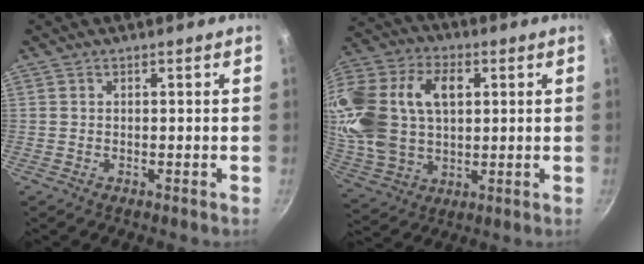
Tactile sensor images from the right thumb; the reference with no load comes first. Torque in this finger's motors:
{"motor_torque": [1.24, 3.77, 1.43, -0.29, 0.28]}